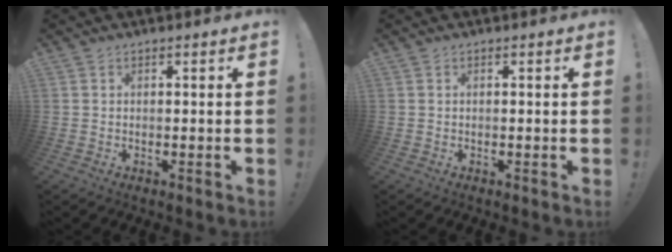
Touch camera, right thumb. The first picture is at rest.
{"total": 0.0}